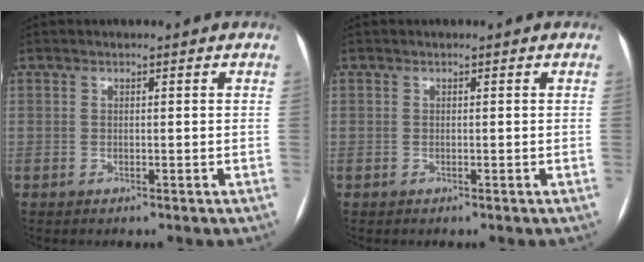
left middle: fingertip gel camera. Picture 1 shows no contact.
{"total": 0.0}